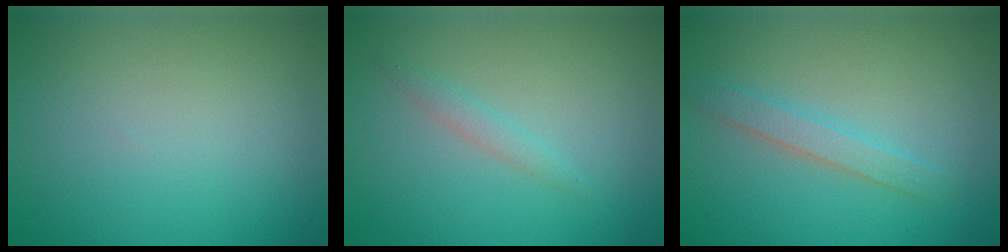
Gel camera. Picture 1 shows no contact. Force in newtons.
{"total": 1.2, "press": 1.2, "slide": 0.1}
{"total": 2.0, "press": 2.0, "slide": 0.2}